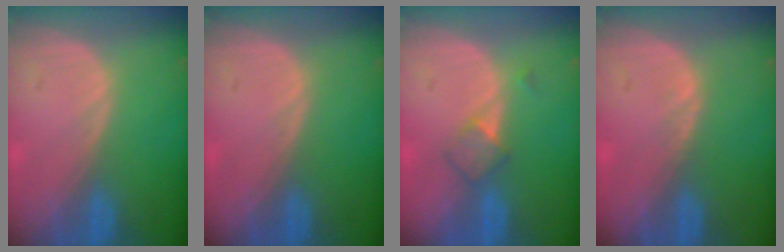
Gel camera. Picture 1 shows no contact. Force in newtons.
{"total": 0.0}
{"total": 3.2, "press": 3.0, "slide": 1.2}
{"total": 0.7, "press": 0.6, "slide": 0.3}